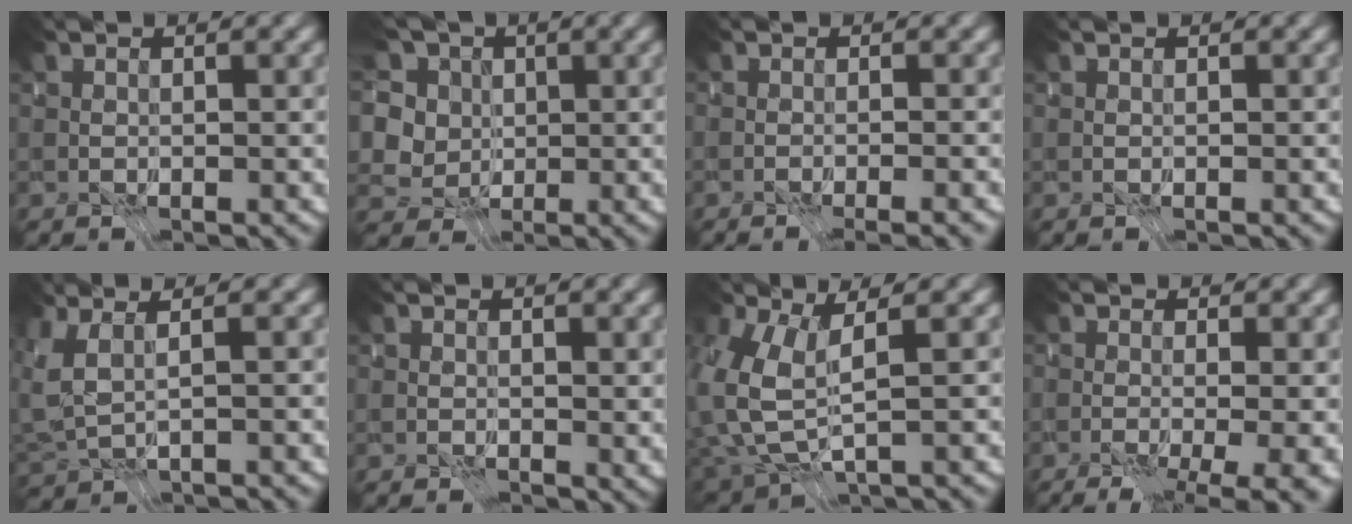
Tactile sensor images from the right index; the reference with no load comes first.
{"total": 8.4, "force": [1.2, 7.2, 4.0], "torque": [-0.109, 0.020, -0.004]}
{"total": 2.4, "force": [-2.3, -0.1, 0.8], "torque": [0.018, -0.009, -0.043]}
{"total": 0.0}
{"total": 2.0, "force": [-0.5, -1.9, 0.5], "torque": [-0.017, -0.016, 0.000]}
{"total": 1.9, "force": [0.6, 1.4, 1.1], "torque": [-0.010, -0.008, 0.004]}
{"total": 3.1, "force": [-1.6, -0.9, 2.5], "torque": [-0.068, -0.031, -0.015]}
{"total": 7.9, "force": [-3.1, 2.9, 6.6], "torque": [-0.092, -0.028, -0.009]}